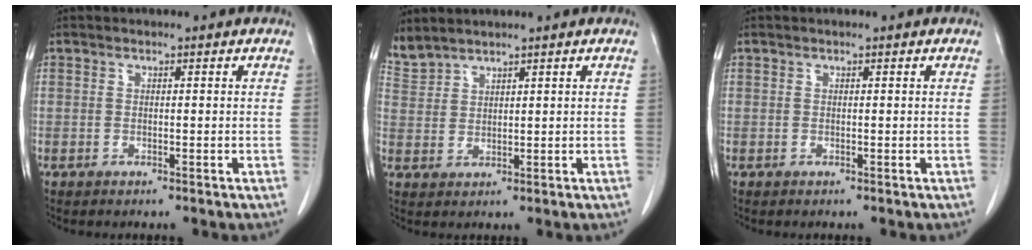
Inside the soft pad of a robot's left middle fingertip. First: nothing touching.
{"total": 3.3, "force": [3.3, 0.0, 0.2], "torque": [-0.016, 0.012, 0.078]}
{"total": 0.0}